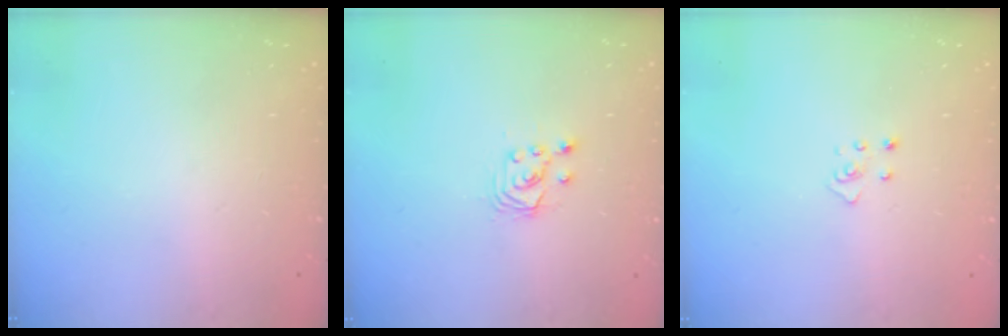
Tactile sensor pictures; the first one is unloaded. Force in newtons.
{"total": 2.9, "press": 2.9, "slide": 0.2}
{"total": 2.5, "press": 2.4, "slide": 0.3}